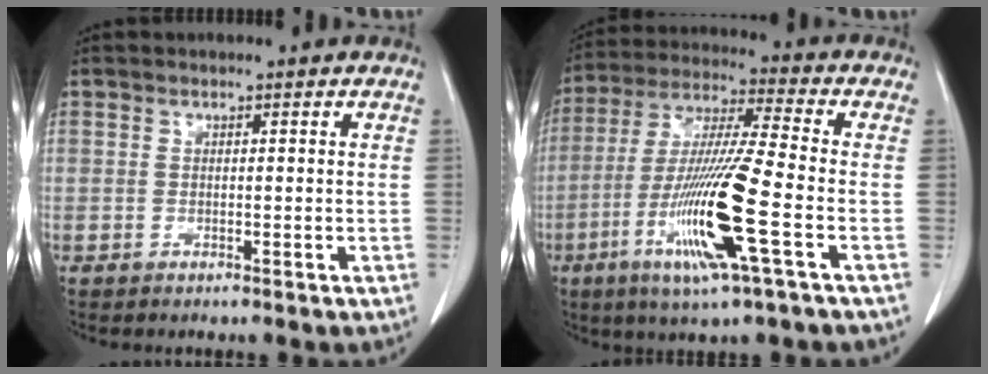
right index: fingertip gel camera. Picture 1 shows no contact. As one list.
[{"total": 16.2, "force": [-5.4, -0.2, 15.2], "torque": [-0.312, -0.023, -0.106]}]